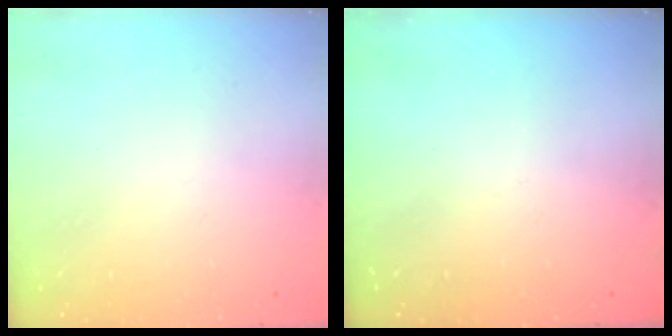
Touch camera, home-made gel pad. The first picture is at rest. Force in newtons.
{"total": 0.0}